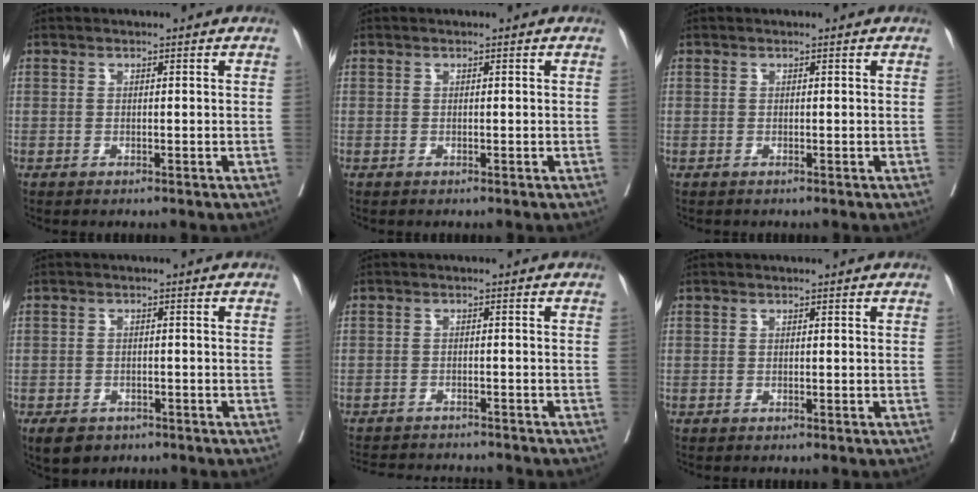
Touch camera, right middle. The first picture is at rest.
{"total": 0.0}
{"total": 0.7, "force": [0.3, -0.6, -0.2], "torque": [0.012, 0.003, 0.003]}
{"total": 5.6, "force": [-4.1, 3.0, 2.4], "torque": [-0.034, -0.003, -0.058]}
{"total": 9.3, "force": [-9.0, 0.4, 2.4], "torque": [-0.034, -0.001, -0.121]}
{"total": 0.0}